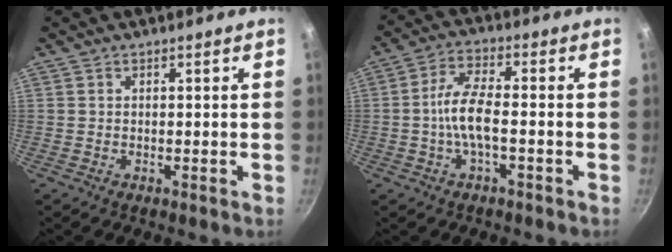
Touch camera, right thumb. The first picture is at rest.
{"total": 7.7, "force": [-1.3, 3.1, 6.9], "torque": [-0.147, 0.025, -0.028]}